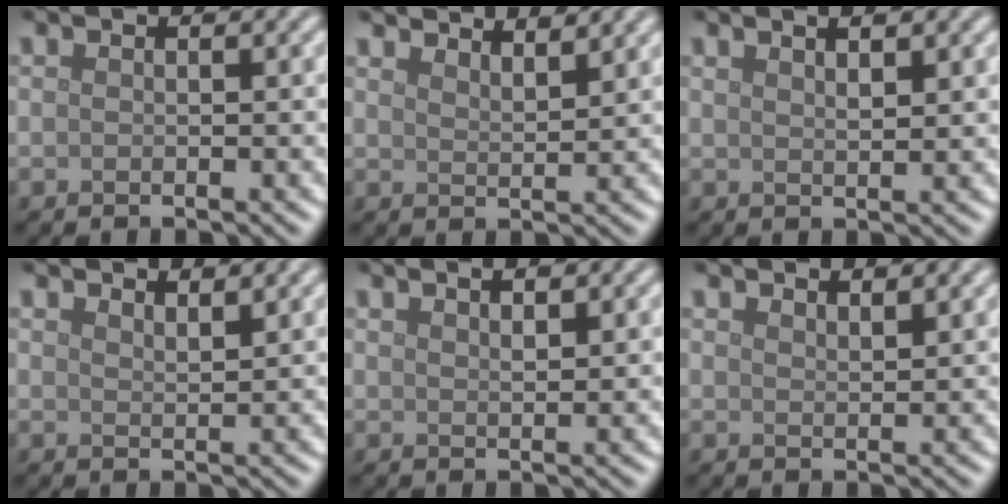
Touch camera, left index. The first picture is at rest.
{"total": 5.3, "force": [4.8, 1.1, 1.9], "torque": [-0.015, 0.014, 0.053]}
{"total": 2.7, "force": [1.7, 0.7, 1.9], "torque": [-0.012, 0.006, 0.014]}
{"total": 2.5, "force": [2.3, 0.5, 0.9], "torque": [-0.008, 0.007, 0.031]}
{"total": 2.2, "force": [1.6, 0.5, 1.5], "torque": [-0.011, 0.007, 0.017]}
{"total": 2.5, "force": [2.3, 0.5, 0.9], "torque": [-0.006, 0.006, 0.033]}